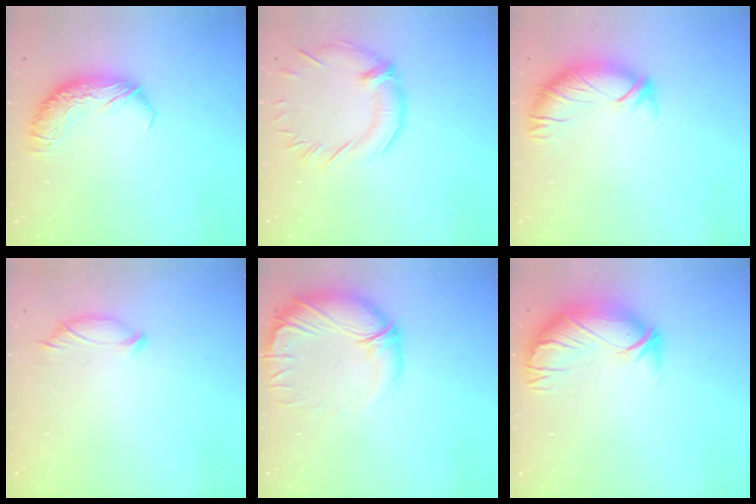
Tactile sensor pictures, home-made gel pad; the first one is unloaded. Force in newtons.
{"total": 1.3, "press": 0.7, "slide": 1.1}
{"total": 2.3, "press": 1.8, "slide": 1.4}
{"total": 4.8, "press": 4.7, "slide": 0.8}
{"total": 3.5, "press": 0.6, "slide": 3.4}
{"total": 2.9, "press": 0.4, "slide": 2.9}